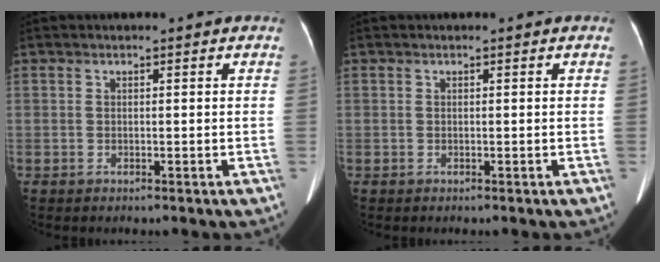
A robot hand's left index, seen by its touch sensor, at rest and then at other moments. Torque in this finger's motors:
{"motor_torque": [0.00, 0.00, 0.00, 0.00]}